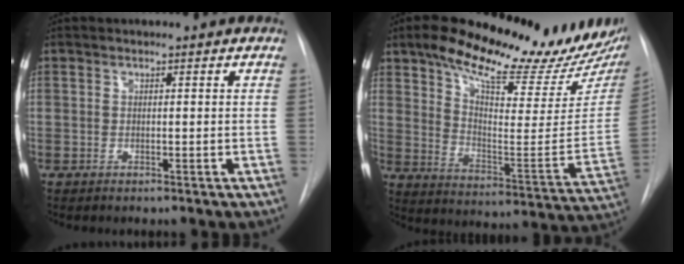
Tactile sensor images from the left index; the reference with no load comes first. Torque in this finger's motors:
{"motor_torque": [0.72, -1.14, 0.27, 0.04]}